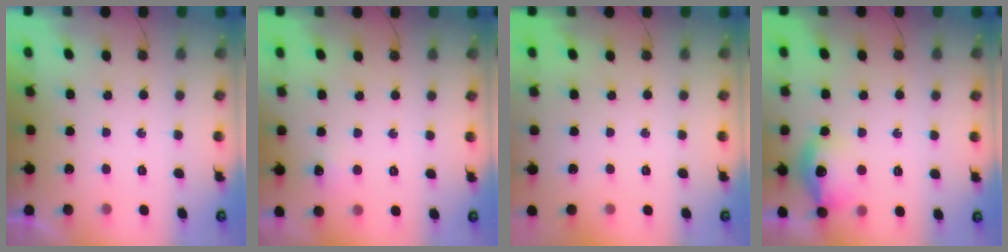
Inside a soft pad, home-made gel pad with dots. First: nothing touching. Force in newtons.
{"total": 4.9, "press": 4.8, "slide": 0.8}
{"total": 0.0}
{"total": 13.9, "press": 13.9, "slide": 1.1}